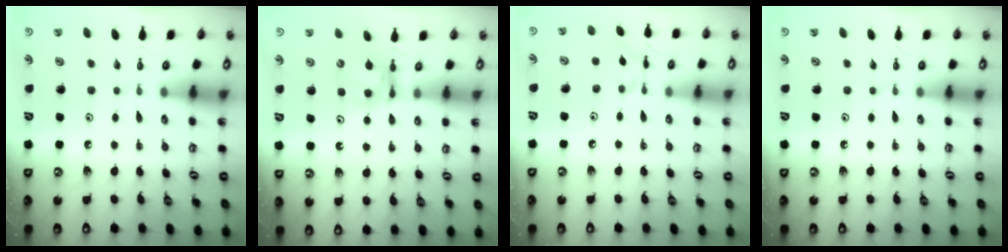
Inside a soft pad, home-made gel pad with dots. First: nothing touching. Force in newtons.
{"total": 6.2, "press": 6.2, "slide": 0.6}
{"total": 3.1, "press": 3.1, "slide": 0.2}
{"total": 0.0}